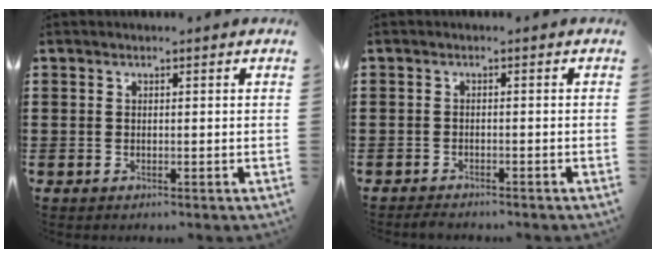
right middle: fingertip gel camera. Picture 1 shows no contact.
{"total": 1.3, "force": [-1.2, 0.2, 0.1], "torque": [-0.006, 0.000, -0.026]}